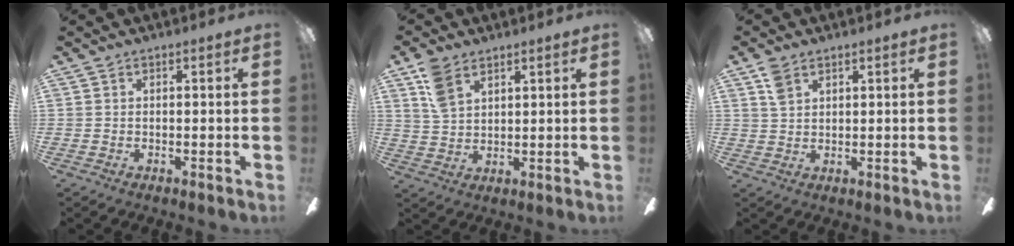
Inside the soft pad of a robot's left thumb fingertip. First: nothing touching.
{"total": 7.7, "force": [5.0, 4.3, 3.9], "torque": [-0.082, -0.010, 0.097]}
{"total": 4.1, "force": [2.7, 2.4, 2.0], "torque": [-0.038, -0.002, 0.051]}